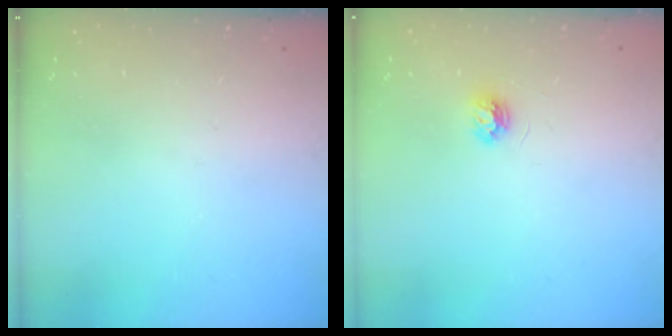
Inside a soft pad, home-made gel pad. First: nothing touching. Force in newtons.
{"total": 3.7, "press": 3.7, "slide": 0.5}